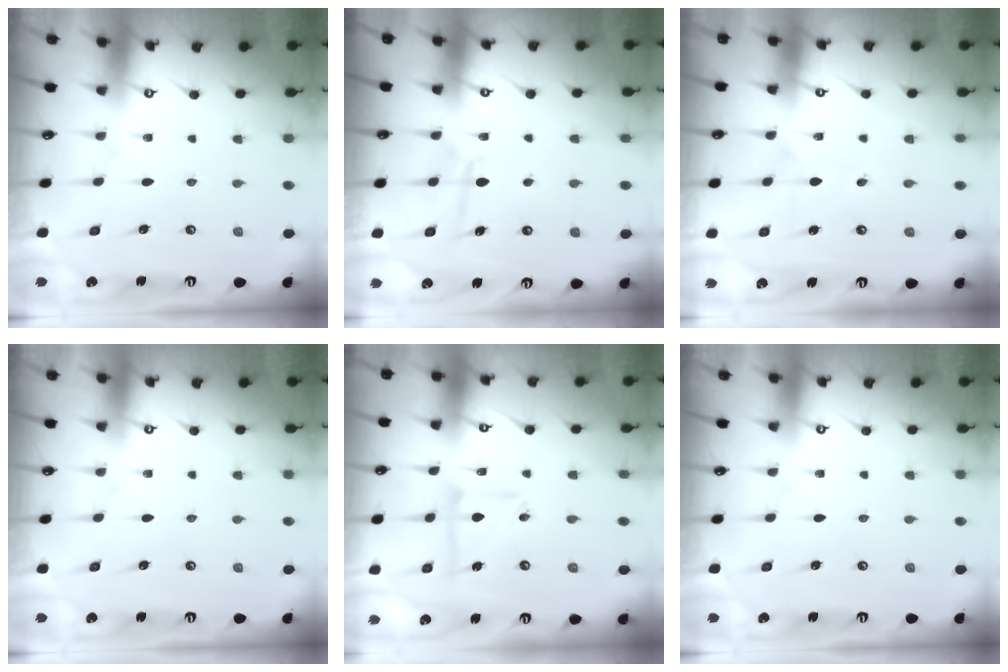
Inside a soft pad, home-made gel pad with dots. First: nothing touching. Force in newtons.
{"total": 6.0, "press": 5.9, "slide": 1.2}
{"total": 5.4, "press": 5.4, "slide": 0.3}
{"total": 0.0}
{"total": 7.2, "press": 7.2, "slide": 0.6}
{"total": 0.0}